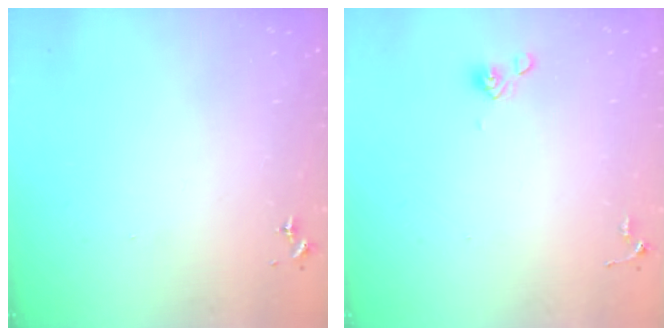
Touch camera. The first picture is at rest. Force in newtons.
{"total": 5.7, "press": 5.3, "slide": 2.1}